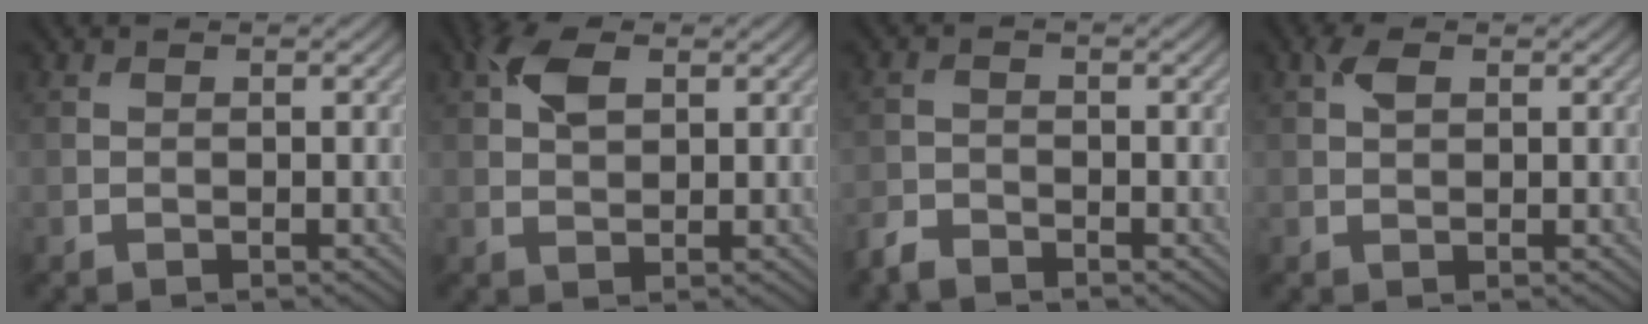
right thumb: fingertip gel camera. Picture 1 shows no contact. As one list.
[{"total": 4.5, "force": [1.8, 2.5, 3.2], "torque": [-0.073, 0.008, 0.030]}, {"total": 2.4, "force": [-2.1, 0.8, 0.7], "torque": [-0.018, -0.005, -0.052]}, {"total": 2.0, "force": [0.8, 1.1, 1.4], "torque": [-0.031, 0.005, 0.013]}]